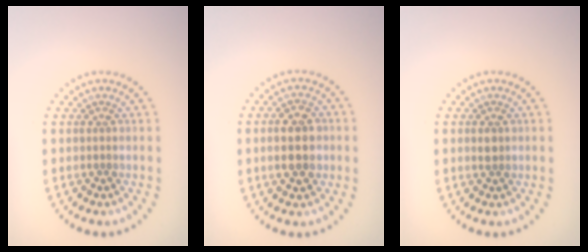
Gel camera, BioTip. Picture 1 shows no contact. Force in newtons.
{"total": 3.9, "press": 3.9, "slide": 0.0}
{"total": 1.1, "press": 1.1, "slide": 0.3}